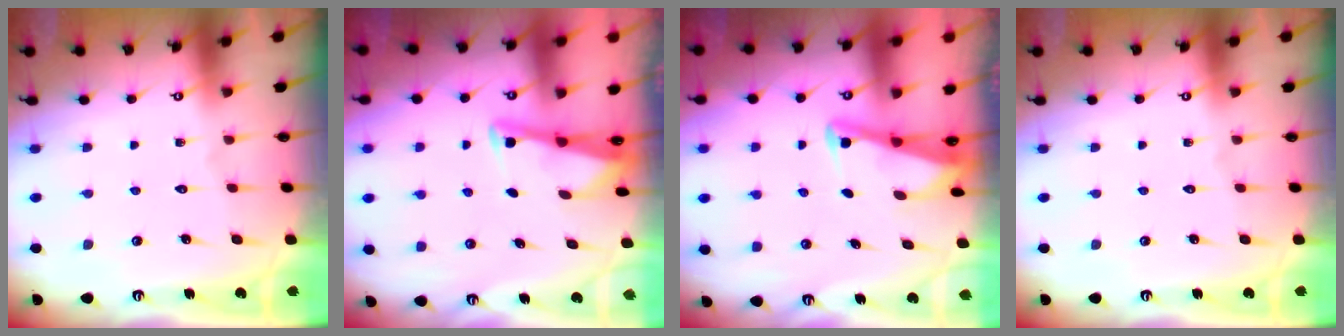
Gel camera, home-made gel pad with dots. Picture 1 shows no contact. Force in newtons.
{"total": 3.0, "press": 3.0, "slide": 0.3}
{"total": 2.8, "press": 2.8, "slide": 0.3}
{"total": 0.0}